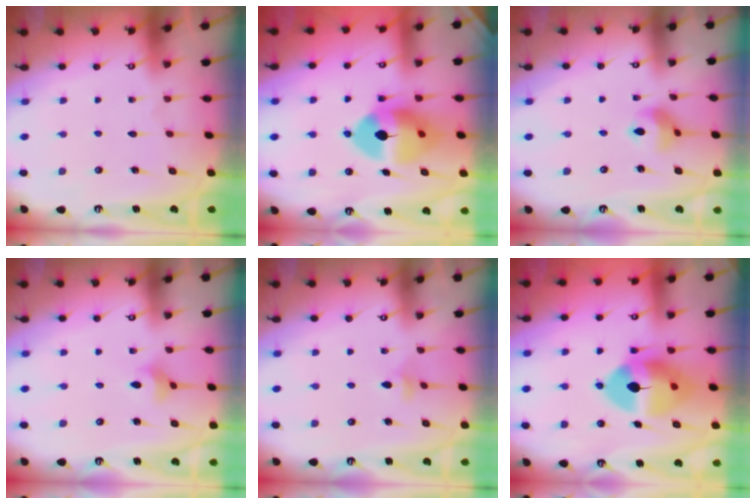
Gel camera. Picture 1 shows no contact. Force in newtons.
{"total": 12.2, "press": 12.1, "slide": 1.7}
{"total": 7.5, "press": 7.4, "slide": 0.5}
{"total": 4.0, "press": 3.9, "slide": 0.8}
{"total": 4.7, "press": 4.6, "slide": 0.9}
{"total": 14.2, "press": 14.0, "slide": 2.4}